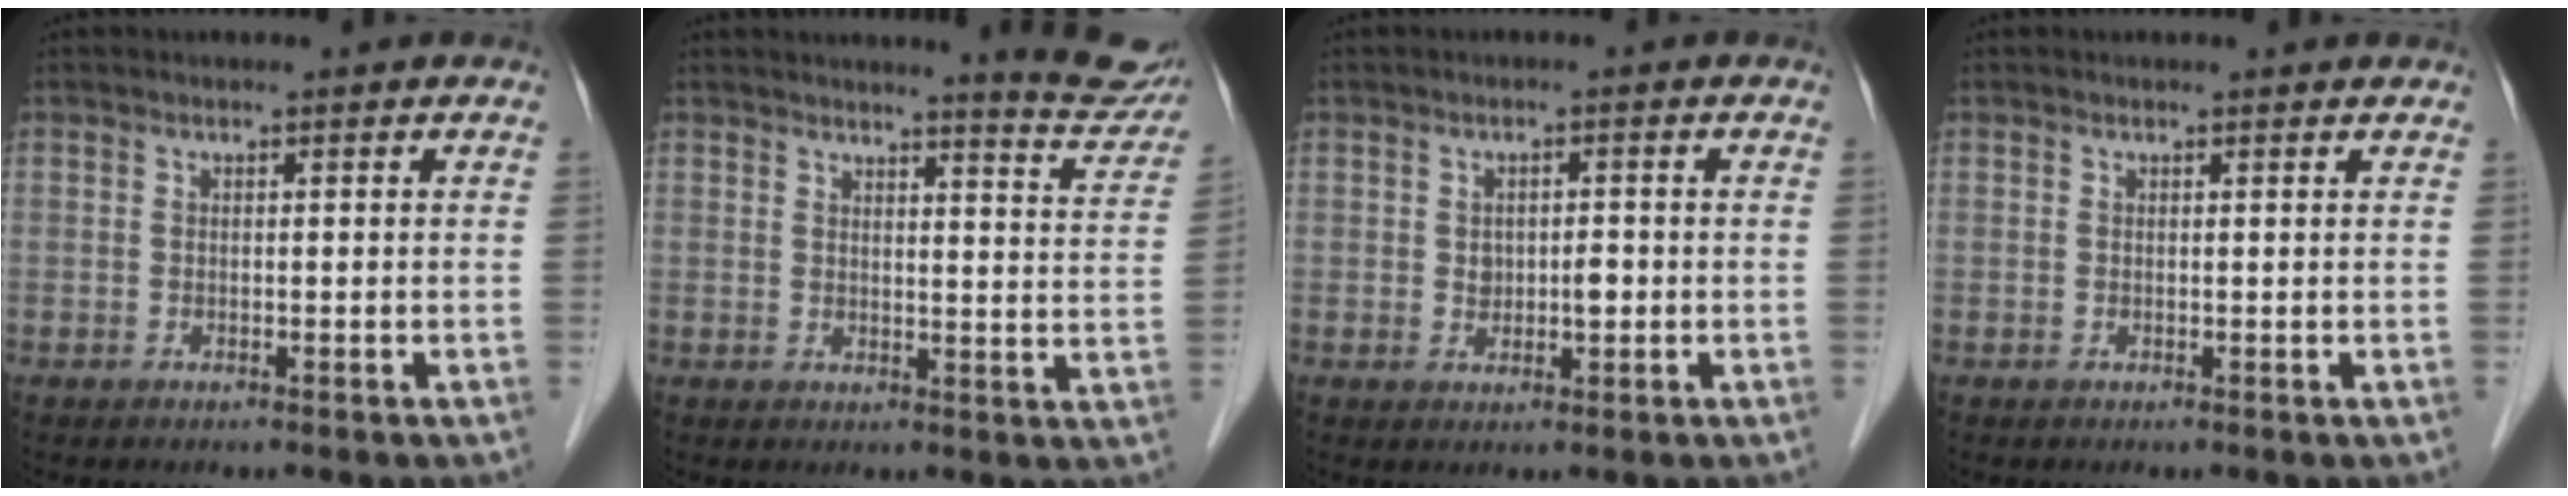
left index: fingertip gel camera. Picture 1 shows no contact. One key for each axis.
{"total": 8.7, "fx": 8.3, "fy": 0.2, "fz": 2.5, "tx": -0.025, "ty": -0.037, "tz": 0.080}
{"total": 2.5, "fx": -0.2, "fy": 1.5, "fz": 1.9, "tx": -0.030, "ty": 0.003, "tz": 0.002}
{"total": 1.2, "fx": 1.1, "fy": 0.1, "fz": 0.2, "tx": -0.013, "ty": 0.000, "tz": 0.008}